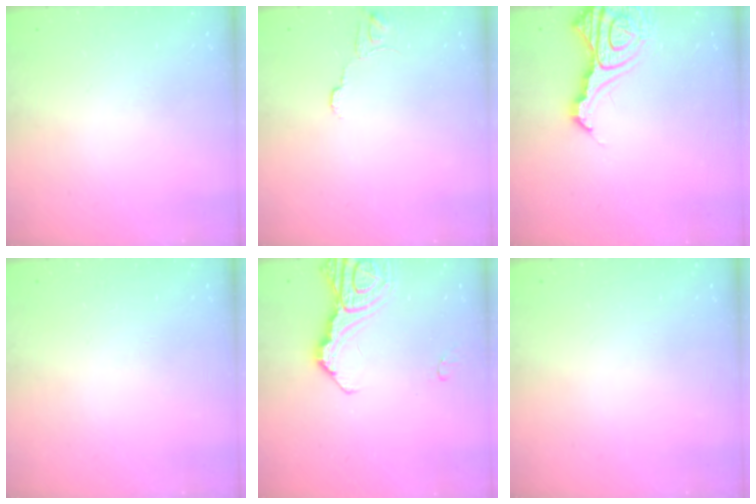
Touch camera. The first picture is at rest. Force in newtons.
{"total": 6.6, "press": 6.6, "slide": 0.4}
{"total": 13.8, "press": 13.7, "slide": 1.5}
{"total": 0.0}
{"total": 16.5, "press": 16.4, "slide": 1.8}
{"total": 0.0}